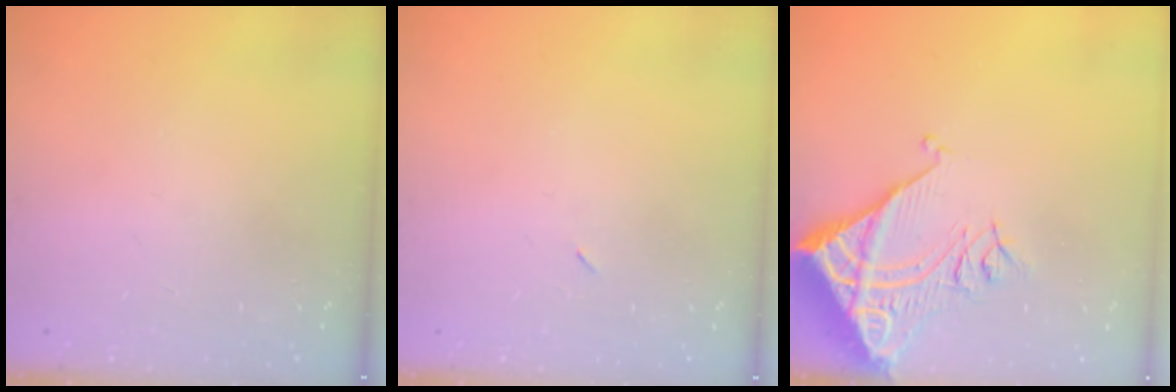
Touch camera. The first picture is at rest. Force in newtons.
{"total": 2.2, "press": 1.8, "slide": 1.2}
{"total": 9.6, "press": 9.5, "slide": 1.1}